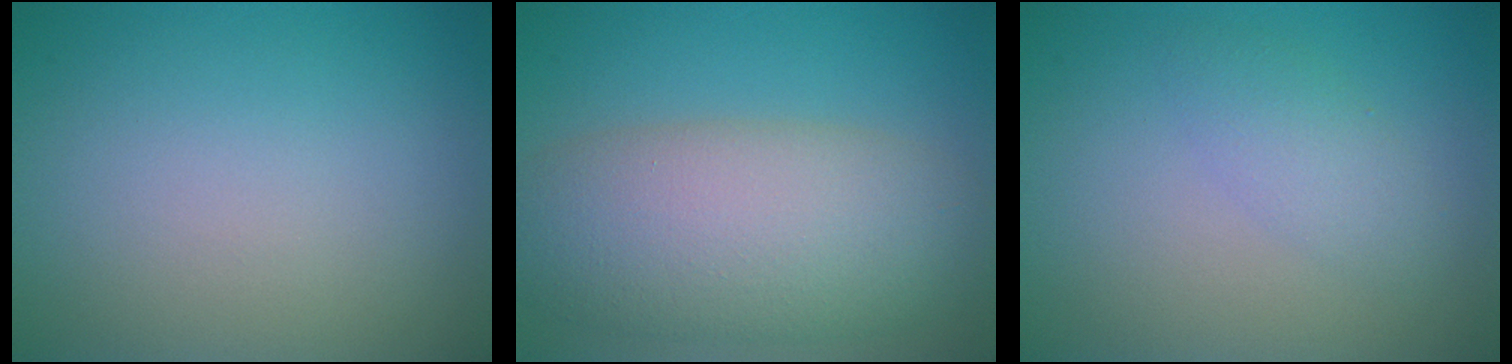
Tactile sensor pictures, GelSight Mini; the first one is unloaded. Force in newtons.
{"total": 8.6, "press": 8.6, "slide": 0.6}
{"total": 2.0, "press": 2.0, "slide": 0.1}